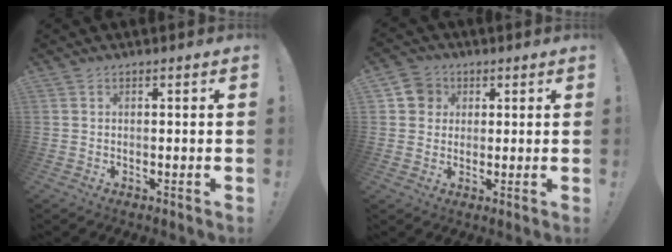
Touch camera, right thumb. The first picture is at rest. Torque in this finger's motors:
{"motor_torque": [0.07, 0.03, -0.18, 0.40, 0.00]}